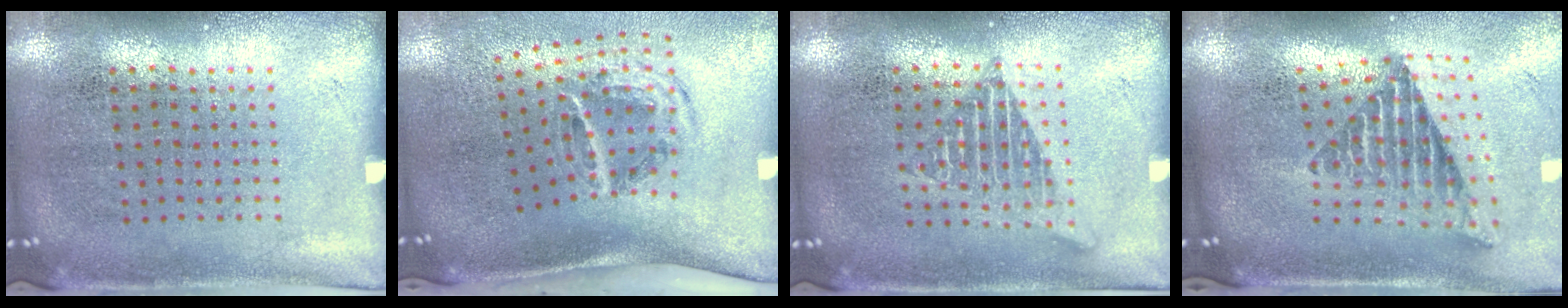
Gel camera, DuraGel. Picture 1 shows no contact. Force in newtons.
{"total": 2.0, "press": 1.2, "slide": 1.5}
{"total": 1.3, "press": 1.3, "slide": 0.1}
{"total": 2.4, "press": 1.6, "slide": 1.9}